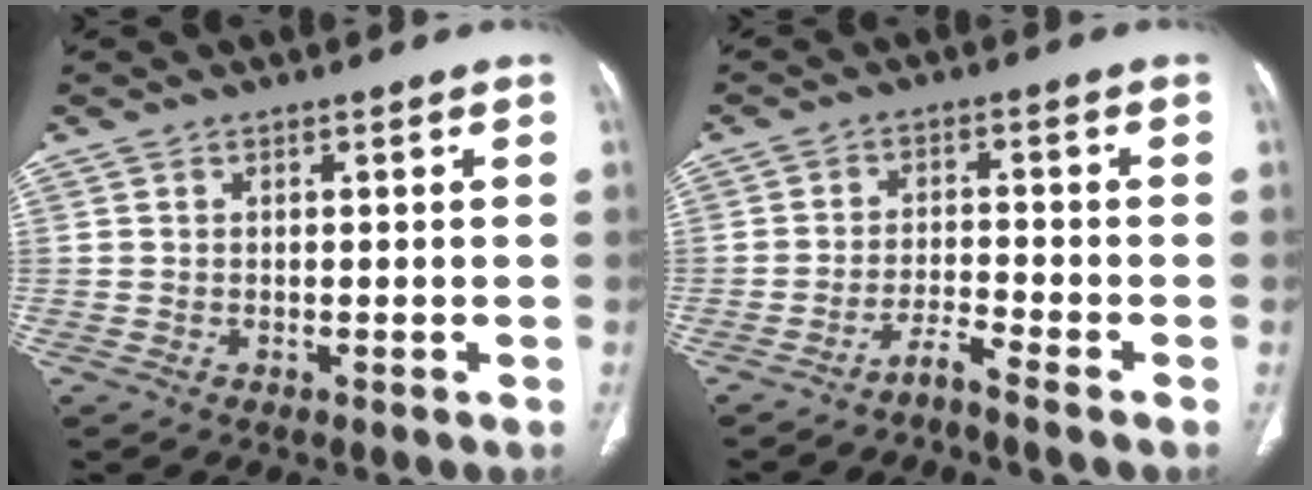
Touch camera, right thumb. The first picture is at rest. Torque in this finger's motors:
{"motor_torque": [-0.12, -0.12, 0.48, -0.32, -0.01]}